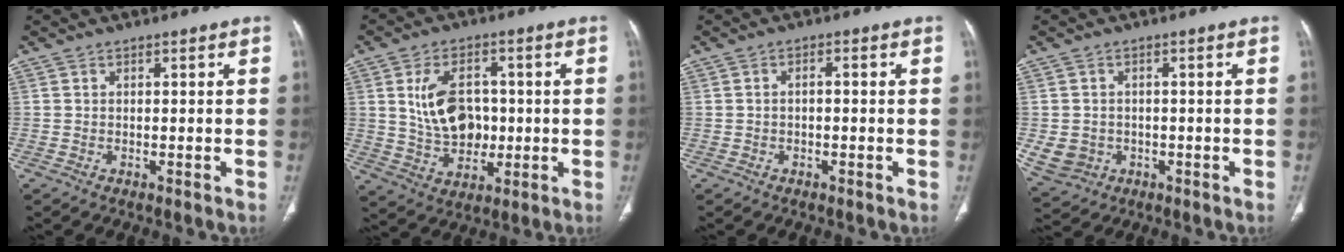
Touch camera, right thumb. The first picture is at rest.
{"total": 11.3, "force": [1.1, 8.0, 7.9], "torque": [-0.114, 0.002, 0.029]}
{"total": 1.3, "force": [-0.3, 0.7, 1.1], "torque": [-0.019, 0.009, -0.006]}
{"total": 5.8, "force": [-1.2, 5.2, 2.3], "torque": [-0.044, 0.007, -0.004]}